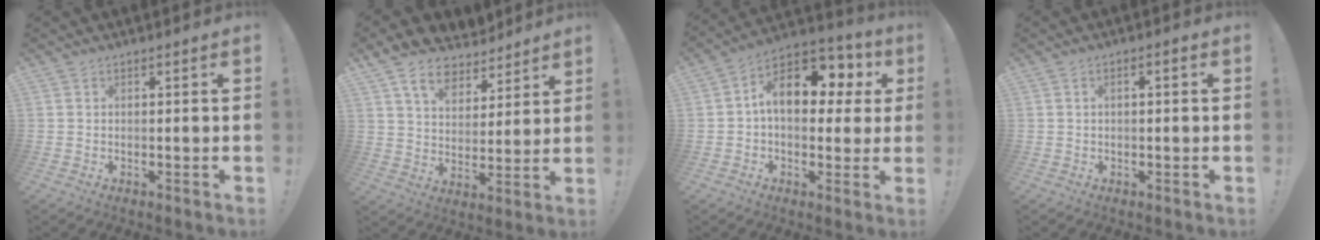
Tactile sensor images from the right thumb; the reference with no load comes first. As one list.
[{"total": 10.6, "force": [7.8, 5.9, 3.9], "torque": [-0.073, -0.055, 0.149]}, {"total": 15.7, "force": [4.2, 9.6, 11.7], "torque": [-0.171, -0.001, 0.075]}, {"total": 1.6, "force": [-0.5, 0.5, 1.5], "torque": [-0.030, 0.008, -0.009]}]